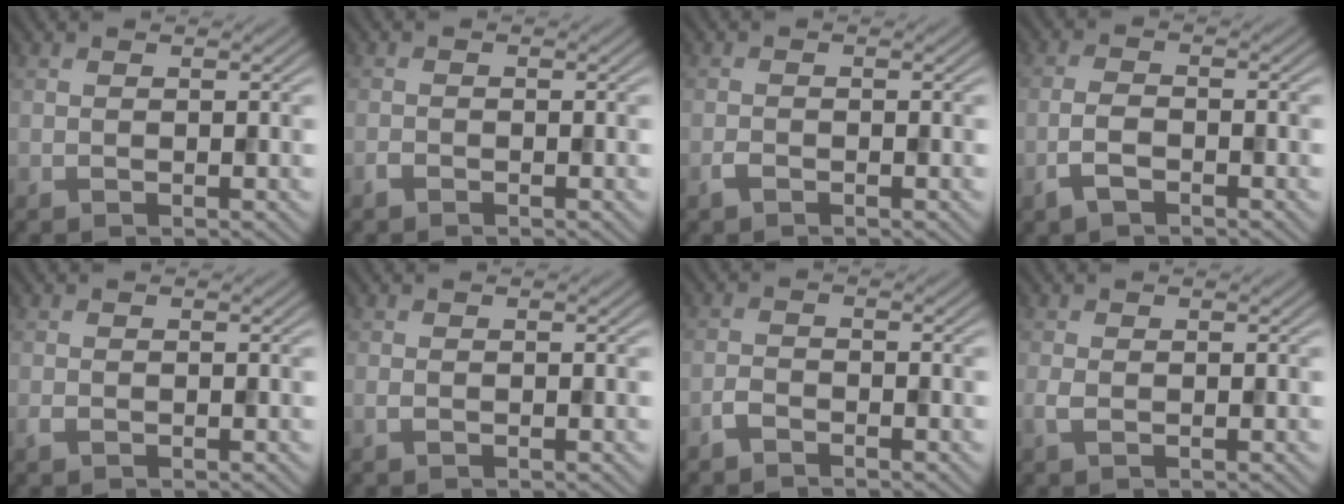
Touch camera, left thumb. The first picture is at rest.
{"total": 0.8, "force": [-0.7, 0.3, 0.3], "torque": [-0.006, 0.000, -0.015]}
{"total": 1.0, "force": [-0.8, 0.4, 0.6], "torque": [-0.013, 0.000, -0.017]}
{"total": 3.2, "force": [-1.9, 1.2, 2.3], "torque": [-0.054, 0.000, -0.043]}
{"total": 0.8, "force": [-0.3, 0.5, 0.5], "torque": [-0.014, -0.002, -0.006]}
{"total": 0.5, "force": [-0.1, 0.2, 0.5], "torque": [-0.012, -0.001, -0.003]}
{"total": 1.7, "force": [-1.4, 0.5, 0.7], "torque": [-0.016, 0.002, -0.034]}
{"total": 1.3, "force": [-0.2, 0.5, 1.1], "torque": [-0.029, -0.002, -0.006]}